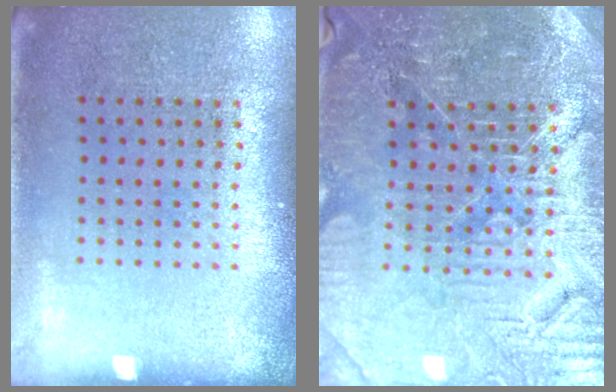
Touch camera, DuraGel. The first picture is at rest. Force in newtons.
{"total": 4.6, "press": 4.4, "slide": 1.4}